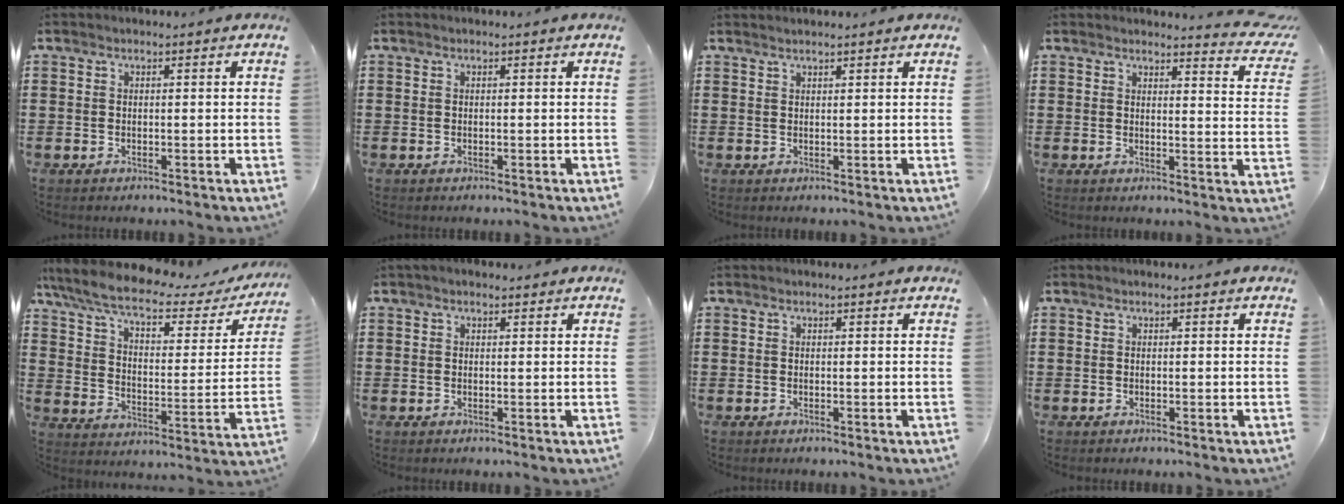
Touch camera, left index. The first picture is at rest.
{"total": 0.0}
{"total": 0.8, "force": [0.8, -0.1, 0.1], "torque": [-0.002, -0.002, 0.016]}
{"total": 3.3, "force": [3.1, 0.1, 1.0], "torque": [-0.017, -0.021, 0.053]}
{"total": 8.0, "force": [5.9, 1.8, 5.1], "torque": [-0.121, -0.027, 0.097]}
{"total": 0.8, "force": [0.6, 0.5, 0.1], "torque": [-0.004, 0.005, 0.011]}
{"total": 0.0}
{"total": 0.0}